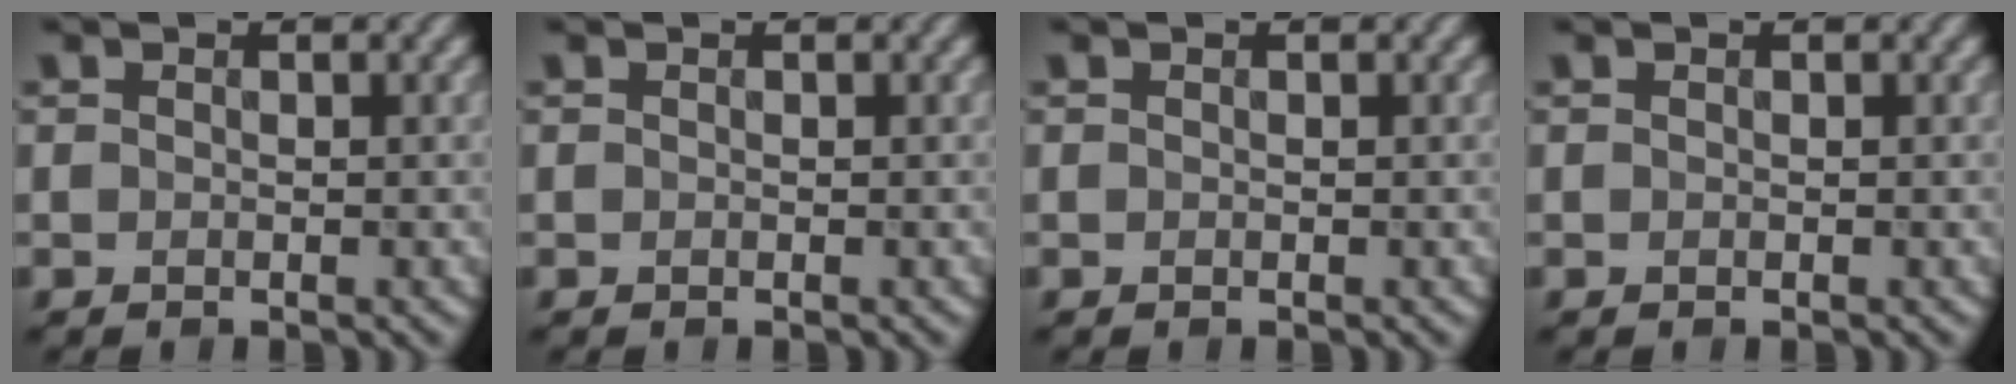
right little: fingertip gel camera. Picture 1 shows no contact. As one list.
[{"total": 0.0}, {"total": 0.0}, {"total": 0.0}]